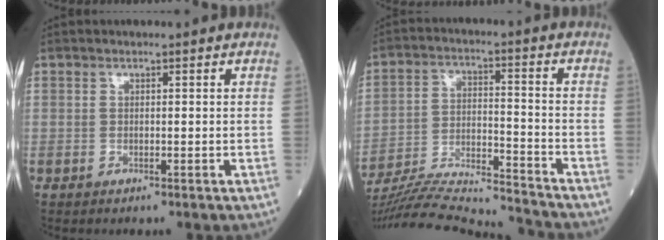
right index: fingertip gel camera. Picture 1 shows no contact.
{"total": 19.8, "force": [-18.9, -0.4, 5.7], "torque": [-0.128, -0.015, -0.303]}